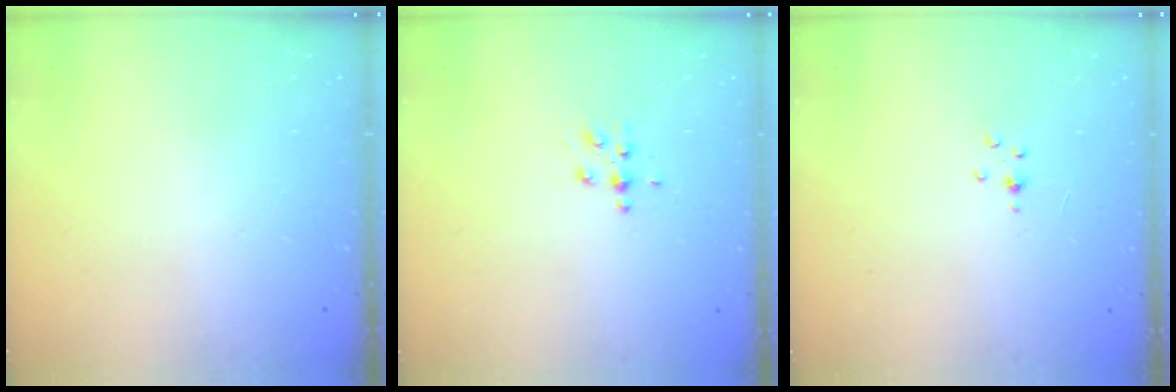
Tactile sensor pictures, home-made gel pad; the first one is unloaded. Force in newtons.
{"total": 5.3, "press": 4.8, "slide": 2.2}
{"total": 1.5, "press": 1.5, "slide": 0.2}